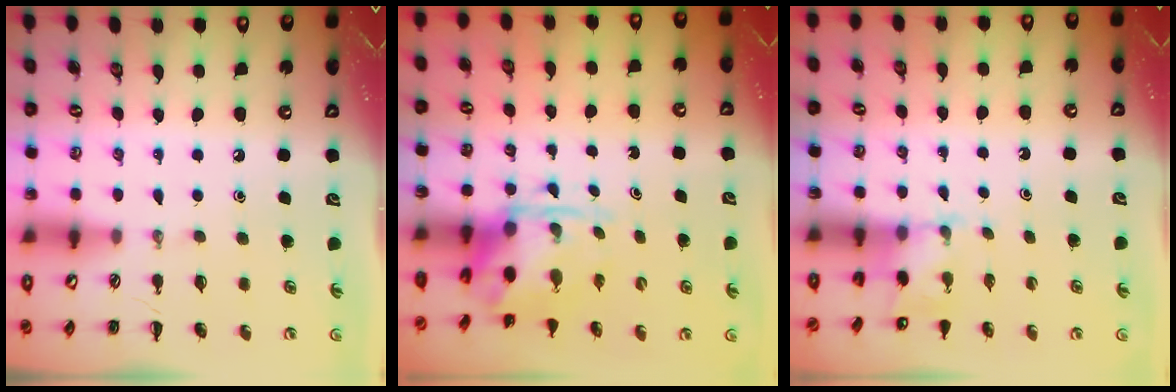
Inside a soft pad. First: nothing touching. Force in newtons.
{"total": 3.8, "press": 3.6, "slide": 0.9}
{"total": 3.8, "press": 3.7, "slide": 0.8}